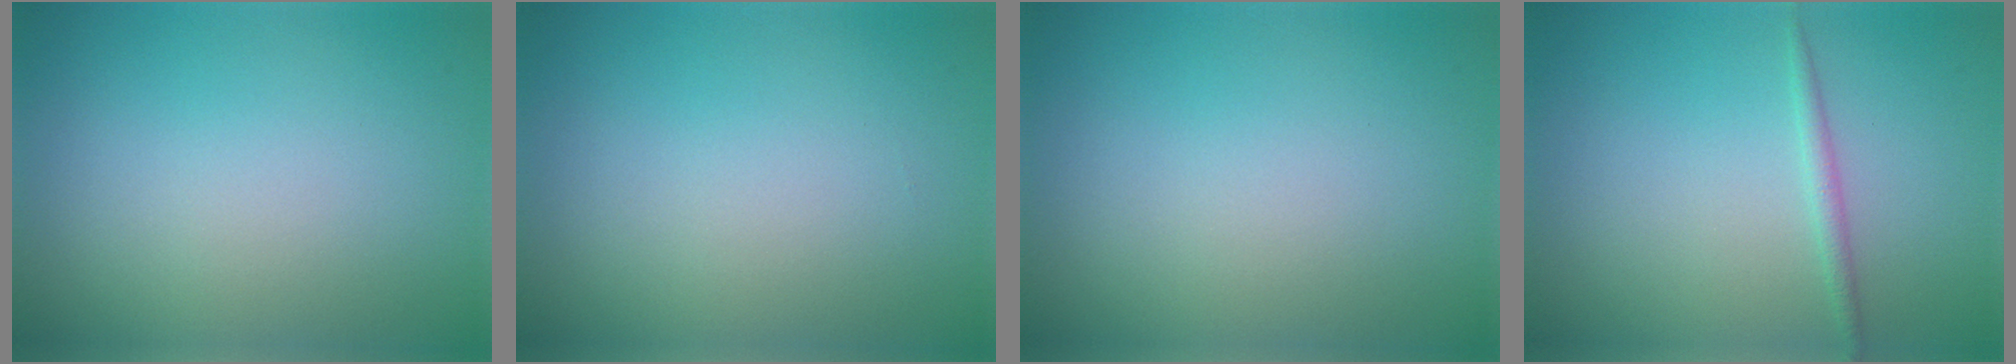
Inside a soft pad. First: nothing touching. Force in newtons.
{"total": 0.0}
{"total": 0.0}
{"total": 1.1, "press": 1.1, "slide": 0.1}